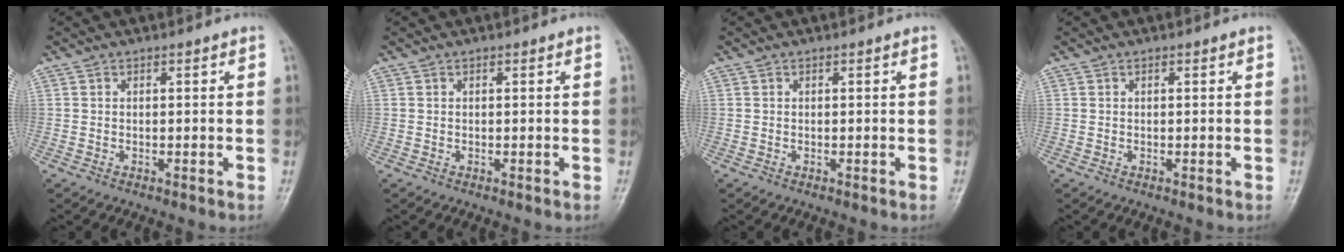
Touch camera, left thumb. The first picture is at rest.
{"total": 0.0}
{"total": 0.0}
{"total": 0.0}